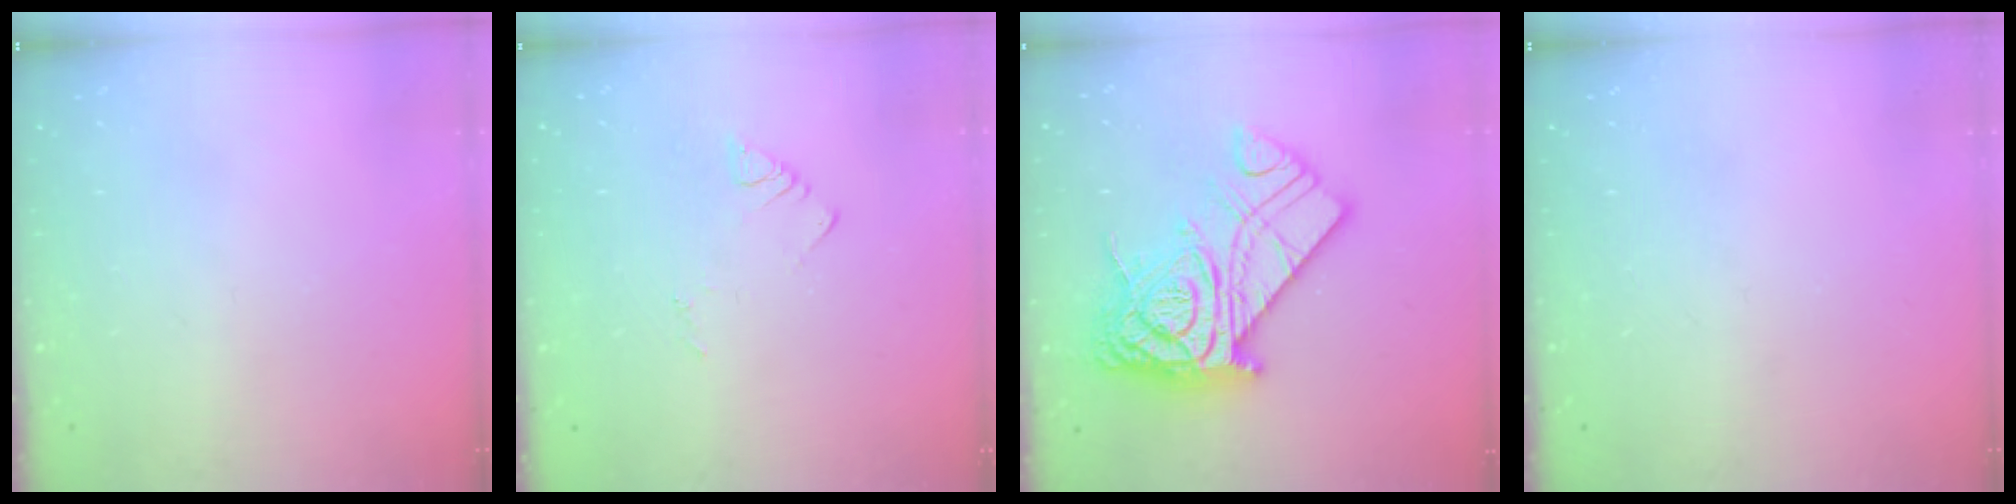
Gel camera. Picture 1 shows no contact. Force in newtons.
{"total": 3.7, "press": 3.7, "slide": 0.2}
{"total": 19.9, "press": 19.8, "slide": 2.2}
{"total": 0.0}